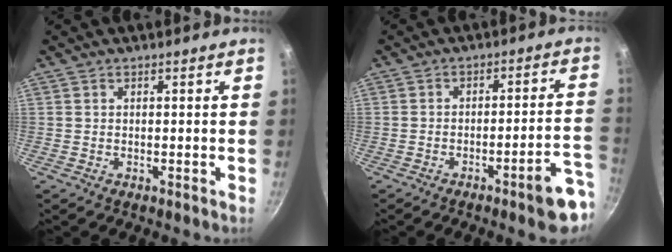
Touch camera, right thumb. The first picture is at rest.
{"total": 10.3, "force": [-5.4, 2.2, 8.5], "torque": [-0.083, 0.040, -0.065]}